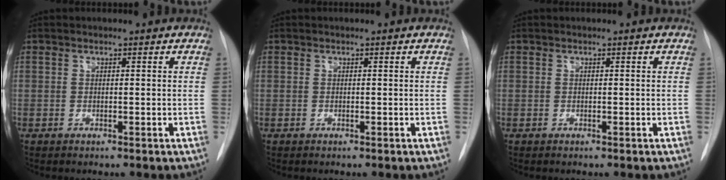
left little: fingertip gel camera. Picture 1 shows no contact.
{"total": 0.0}
{"total": 0.0}